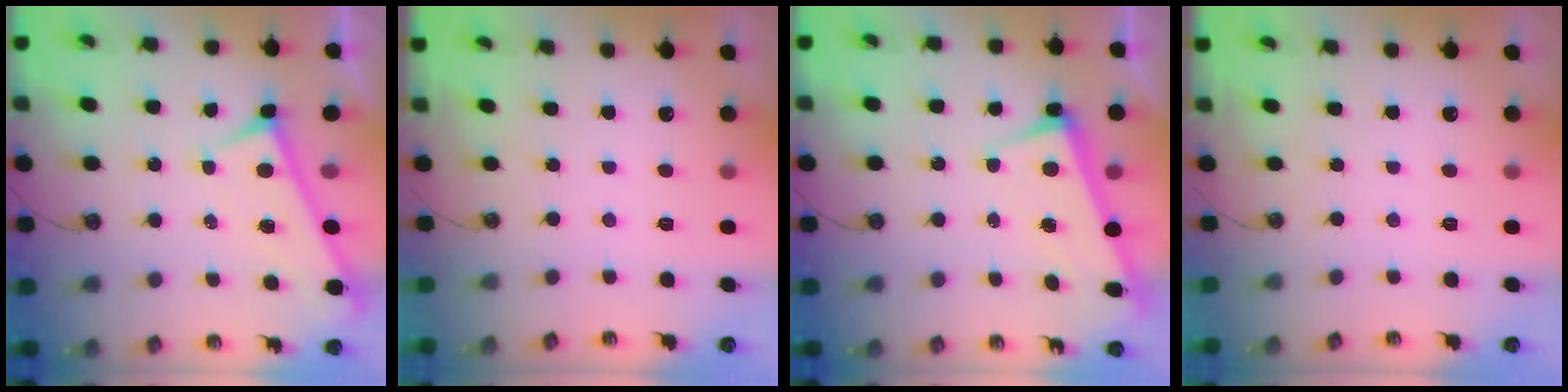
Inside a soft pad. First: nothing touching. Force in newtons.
{"total": 0.0}
{"total": 3.4, "press": 3.3, "slide": 0.7}
{"total": 0.0}